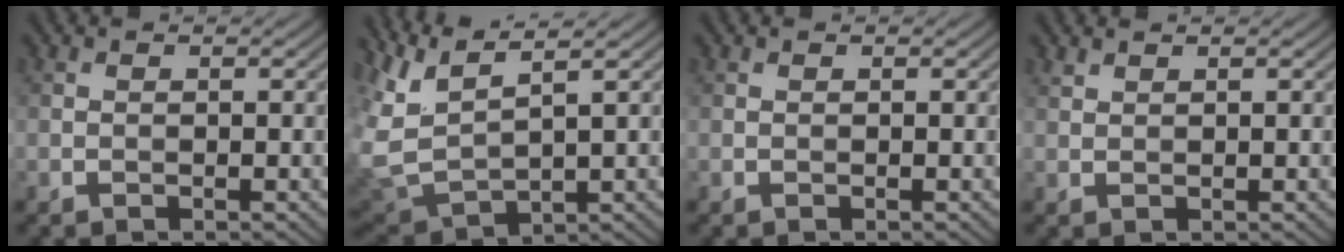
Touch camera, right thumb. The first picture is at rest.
{"total": 8.2, "force": [5.0, 2.4, 6.0], "torque": [-0.161, 0.014, 0.102]}
{"total": 0.0}
{"total": 0.8, "force": [0.7, 0.2, 0.2], "torque": [-0.011, 0.002, 0.019]}